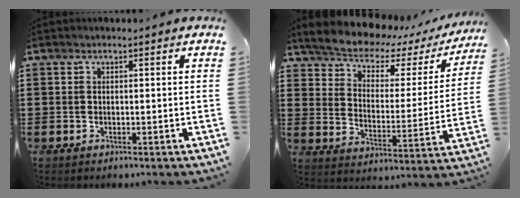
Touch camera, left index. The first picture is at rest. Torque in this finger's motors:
{"motor_torque": [1.26, -0.88, 0.68, 0.16]}